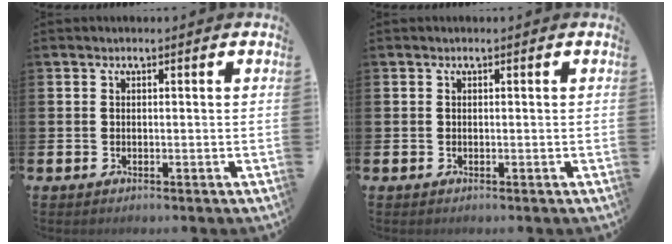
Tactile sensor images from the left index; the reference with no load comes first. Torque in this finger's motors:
{"motor_torque": [0.00, 0.00, 0.00, 0.00]}